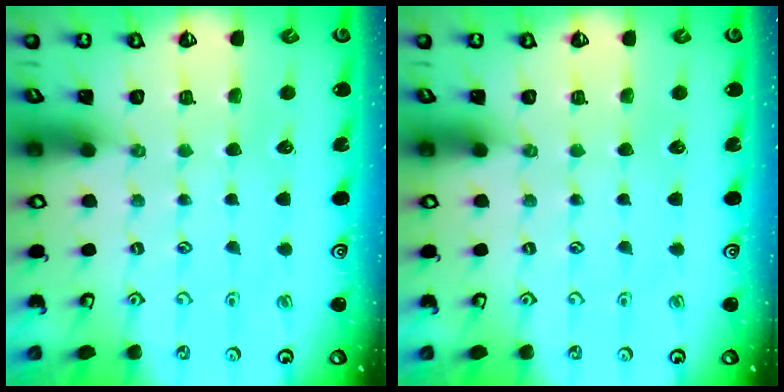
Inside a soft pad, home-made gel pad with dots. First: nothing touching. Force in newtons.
{"total": 0.0}